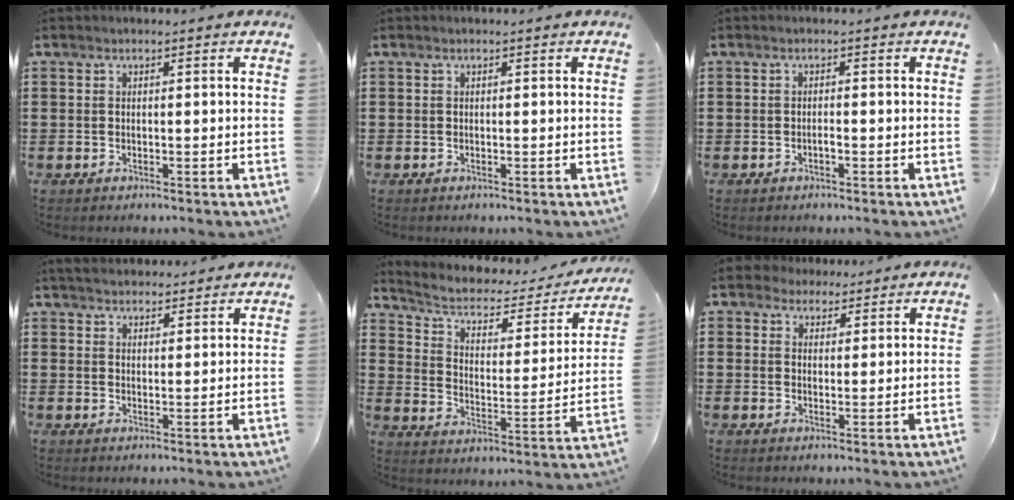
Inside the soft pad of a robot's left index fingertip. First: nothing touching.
{"total": 0.0}
{"total": 0.8, "force": [-0.3, 0.1, 0.7], "torque": [-0.014, -0.002, -0.006]}
{"total": 3.1, "force": [3.0, 0.8, 0.2], "torque": [-0.012, -0.001, 0.056]}
{"total": 4.6, "force": [2.9, 2.2, 2.7], "torque": [-0.070, -0.017, 0.042]}
{"total": 3.4, "force": [2.6, 2.1, 0.1], "torque": [-0.016, 0.010, 0.051]}